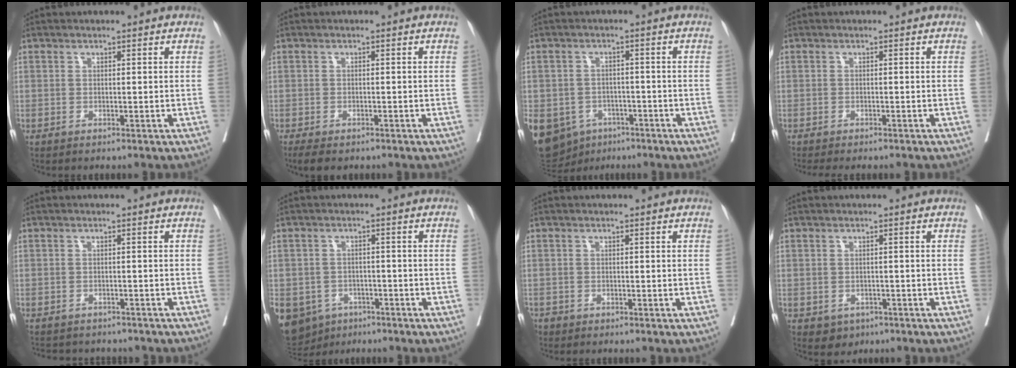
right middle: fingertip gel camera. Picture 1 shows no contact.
{"total": 3.8, "force": [-2.9, 1.5, 2.0], "torque": [-0.031, -0.009, -0.040]}
{"total": 17.0, "force": [-8.1, 13.3, 6.7], "torque": [-0.192, 0.002, -0.106]}
{"total": 5.2, "force": [-4.6, 1.1, 2.2], "torque": [-0.018, -0.005, -0.064]}
{"total": 9.2, "force": [-8.2, 3.3, 2.6], "torque": [-0.045, 0.001, -0.094]}
{"total": 12.7, "force": [-7.0, 9.8, 4.1], "torque": [-0.118, -0.003, -0.093]}
{"total": 1.4, "force": [-1.1, 0.8, 0.2], "torque": [-0.007, 0.000, -0.020]}
{"total": 2.7, "force": [-1.4, 2.2, 0.7], "torque": [-0.007, 0.005, -0.013]}